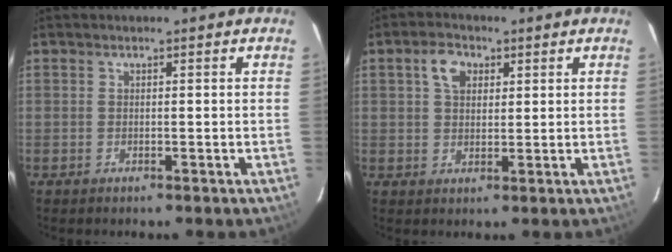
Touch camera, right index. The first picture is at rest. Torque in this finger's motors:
{"motor_torque": [0.07, 0.05, 0.23, 0.04]}